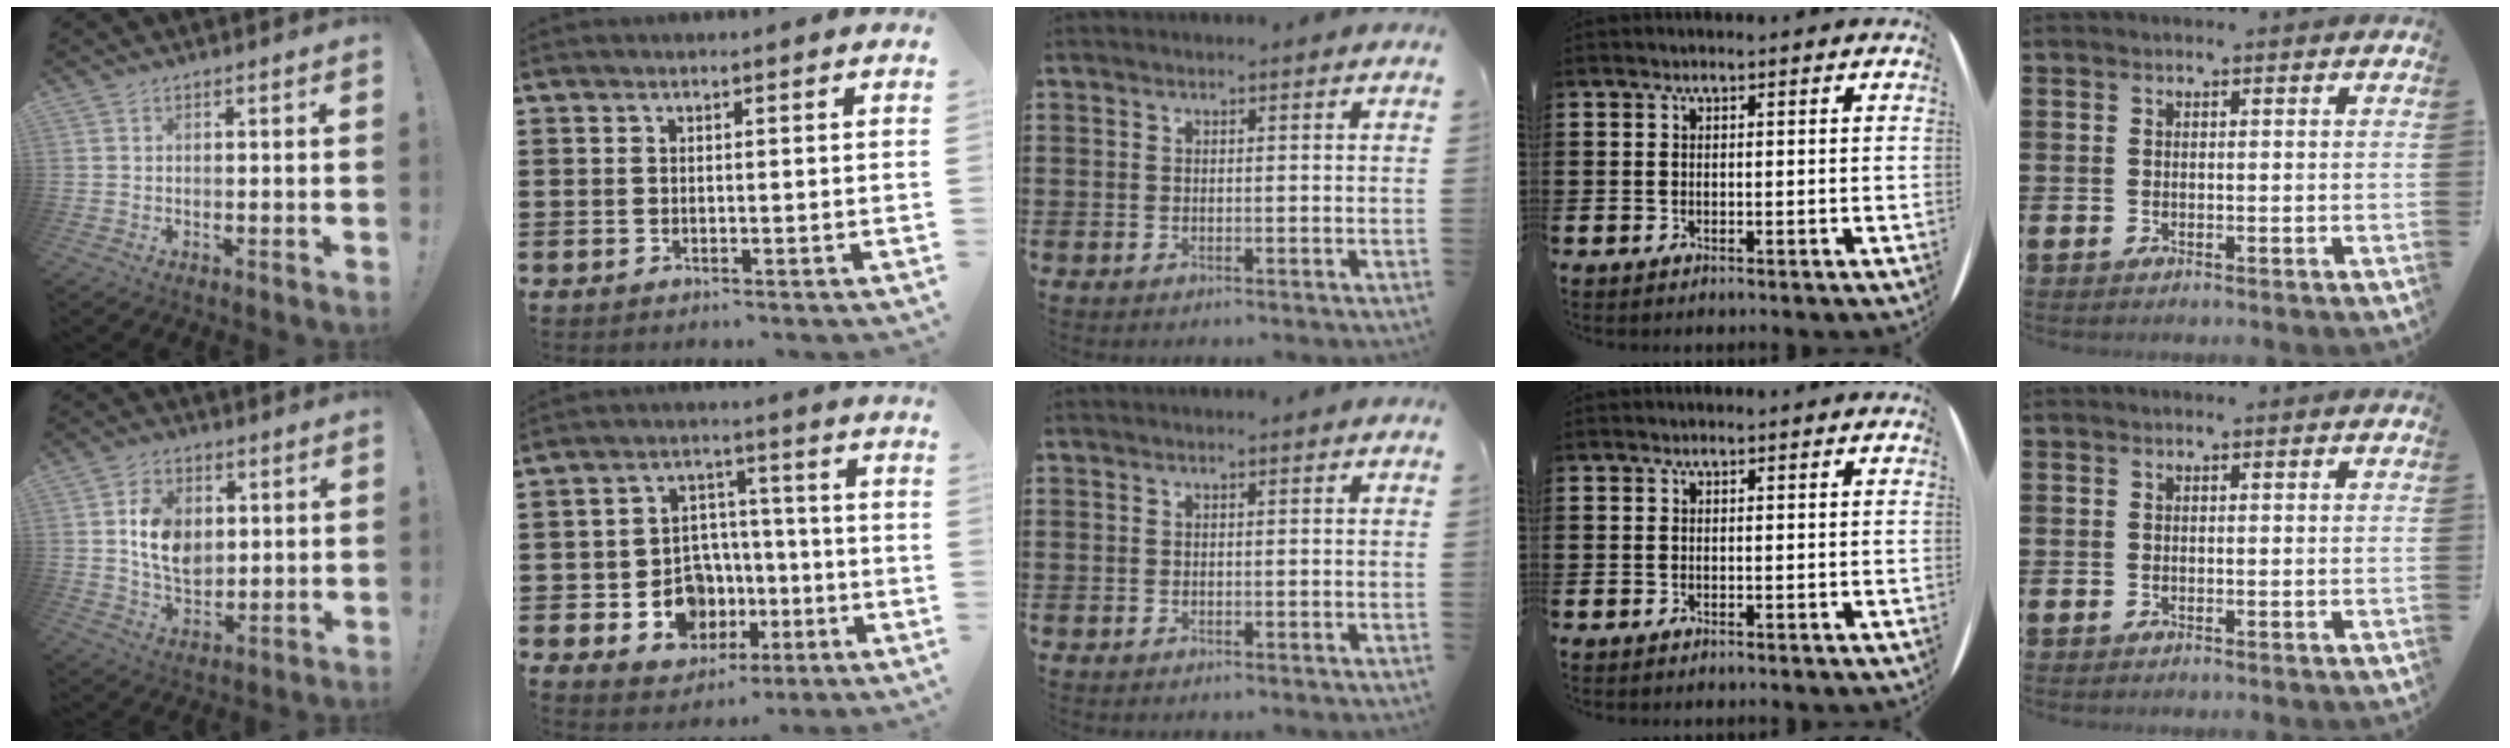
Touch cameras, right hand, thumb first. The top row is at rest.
{"thumb": {"total": 11.4, "force": [3.0, 8.8, 6.5], "torque": [-0.104, -0.005, 0.059]}, "index": {"total": 9.2, "force": [-2.0, 8.0, 4.1], "torque": [-0.090, 0.010, -0.026]}}